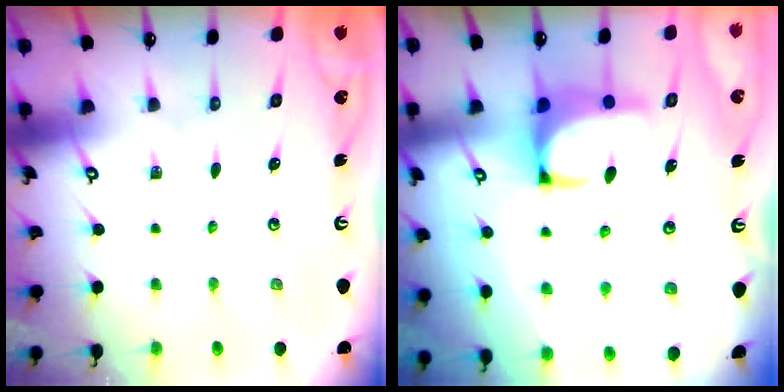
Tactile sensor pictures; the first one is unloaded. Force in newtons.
{"total": 1.6, "press": 1.4, "slide": 0.7}